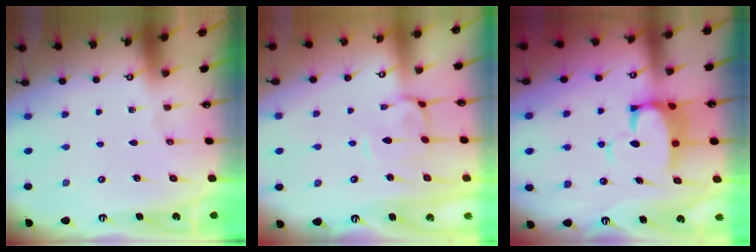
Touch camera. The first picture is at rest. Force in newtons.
{"total": 1.6, "press": 1.4, "slide": 0.9}
{"total": 6.0, "press": 5.9, "slide": 1.1}